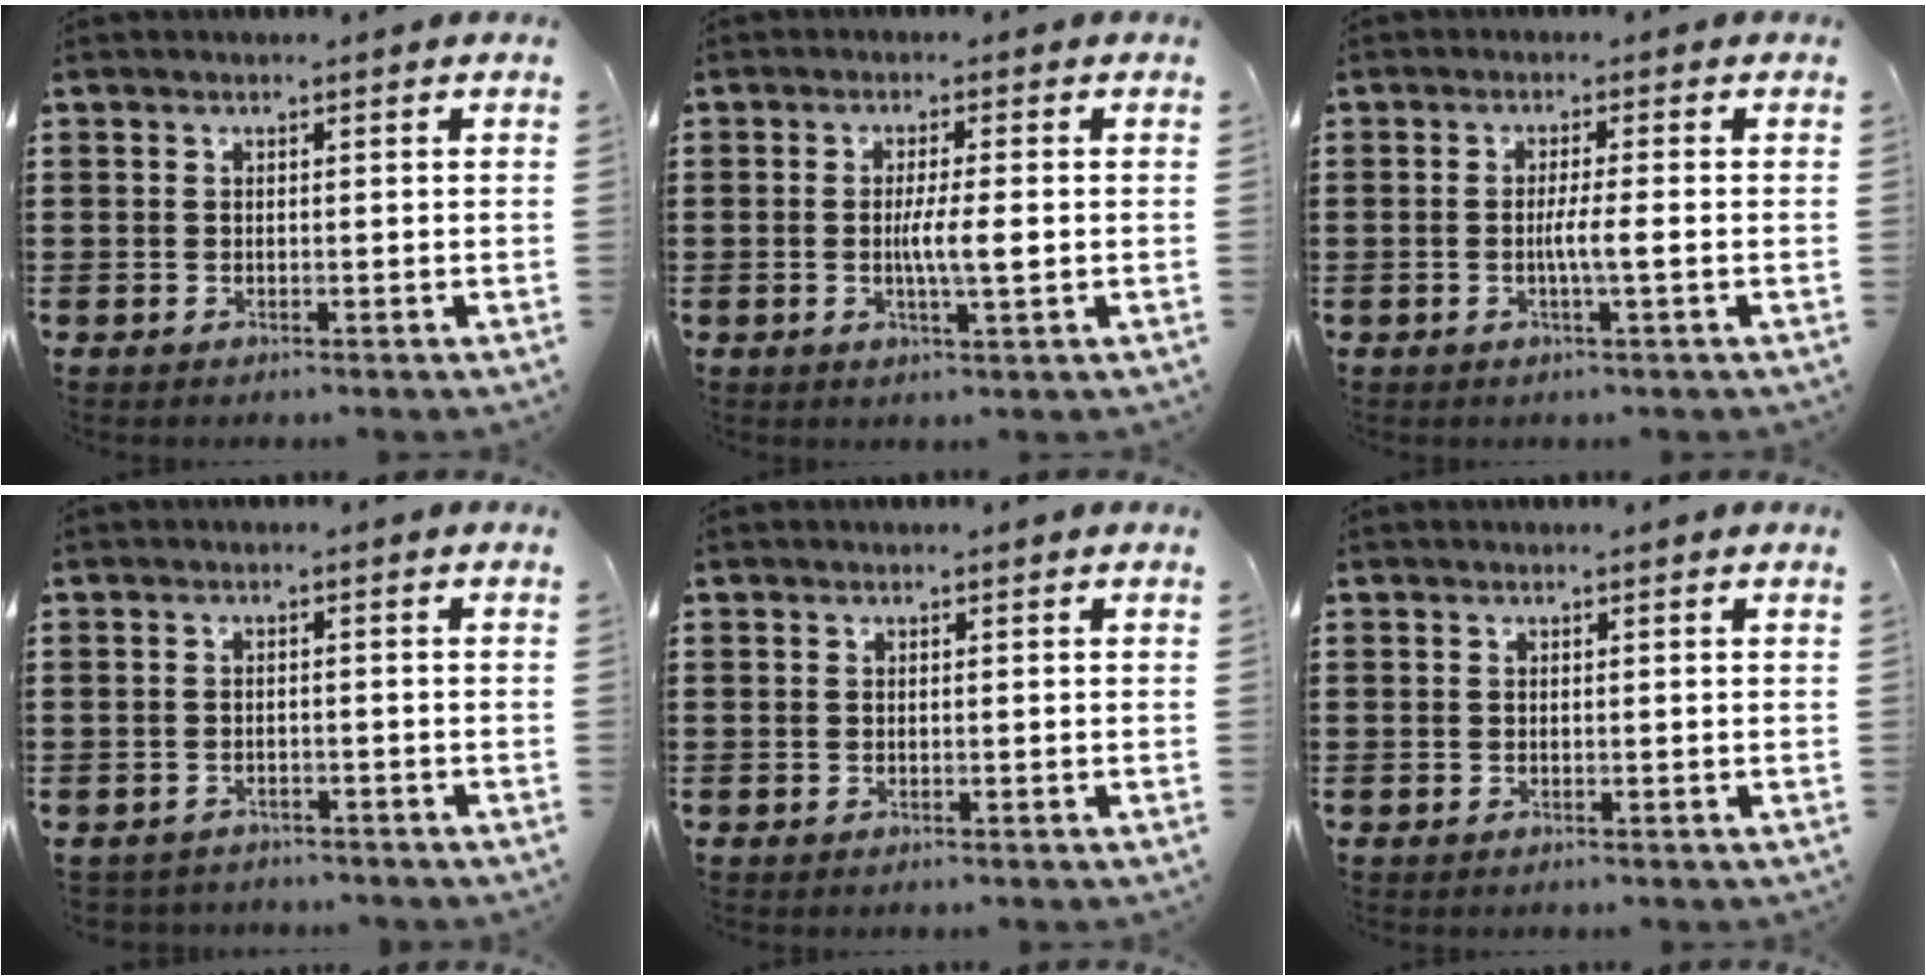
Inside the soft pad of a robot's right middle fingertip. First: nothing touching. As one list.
[{"total": 4.3, "force": [-0.4, 0.4, 4.3], "torque": [-0.076, -0.003, -0.009]}, {"total": 2.9, "force": [-0.6, -0.2, 2.9], "torque": [-0.051, -0.005, -0.013]}, {"total": 1.6, "force": [-1.5, 0.3, -0.1], "torque": [-0.005, -0.001, -0.034]}, {"total": 0.0}, {"total": 0.0}]